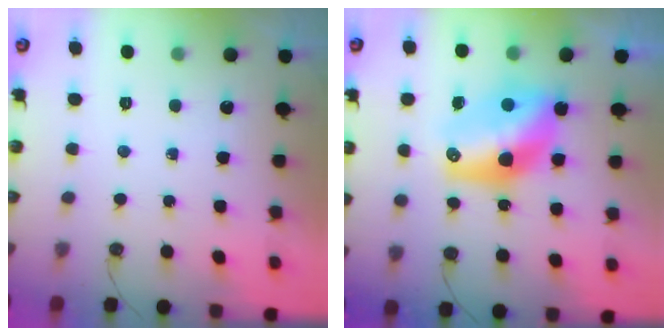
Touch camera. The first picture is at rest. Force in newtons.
{"total": 13.2, "press": 13.2, "slide": 1.0}